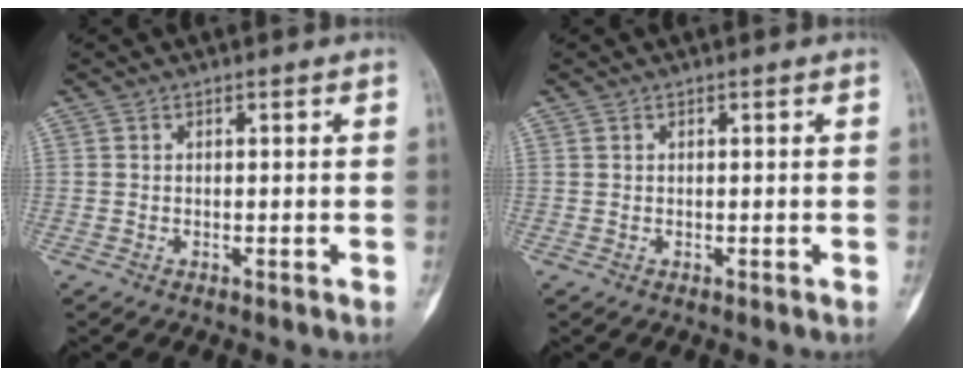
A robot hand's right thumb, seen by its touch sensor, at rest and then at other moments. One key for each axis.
{"total": 0.0}